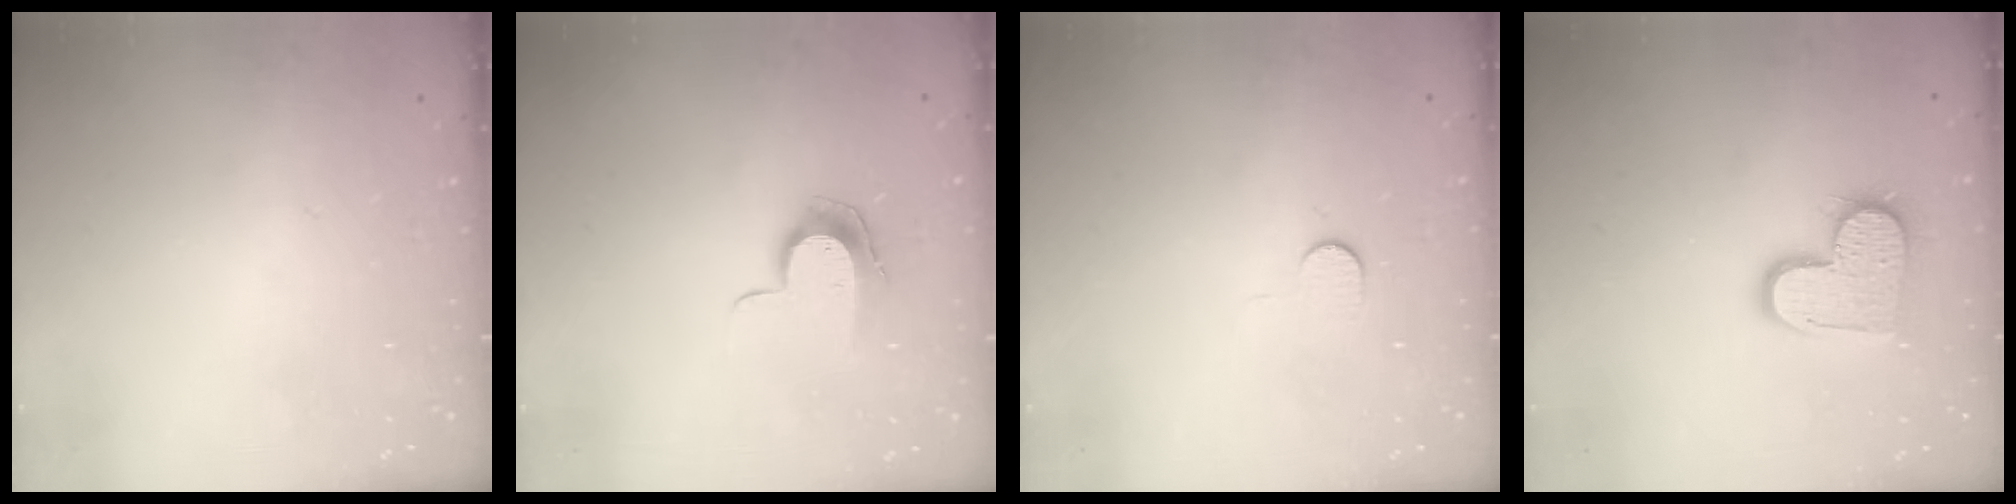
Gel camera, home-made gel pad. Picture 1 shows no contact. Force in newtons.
{"total": 8.5, "press": 8.5, "slide": 0.8}
{"total": 3.6, "press": 3.6, "slide": 0.4}
{"total": 13.8, "press": 13.7, "slide": 1.0}